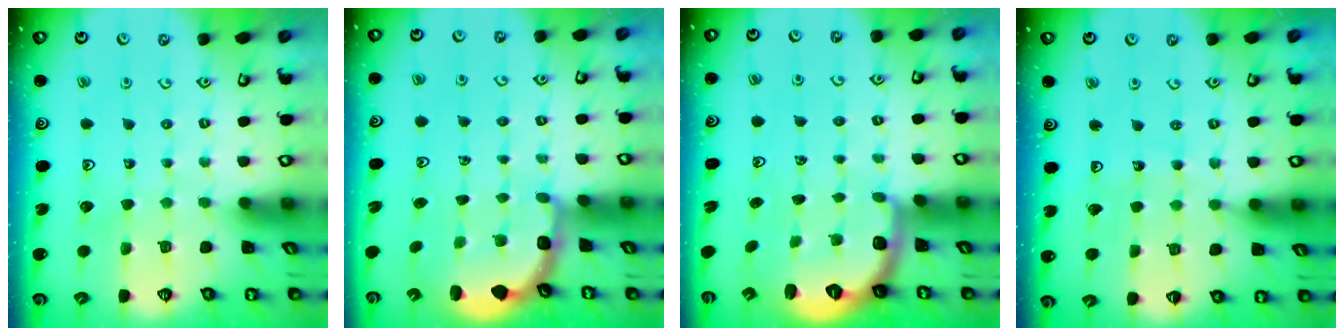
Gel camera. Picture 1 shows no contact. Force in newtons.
{"total": 2.7, "press": 2.3, "slide": 1.4}
{"total": 2.6, "press": 1.6, "slide": 2.1}
{"total": 4.2, "press": 4.1, "slide": 0.6}